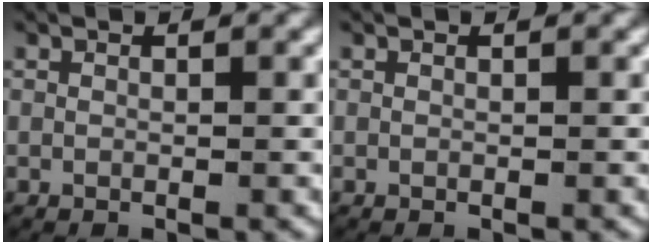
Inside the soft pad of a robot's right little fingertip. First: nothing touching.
{"total": 0.0}